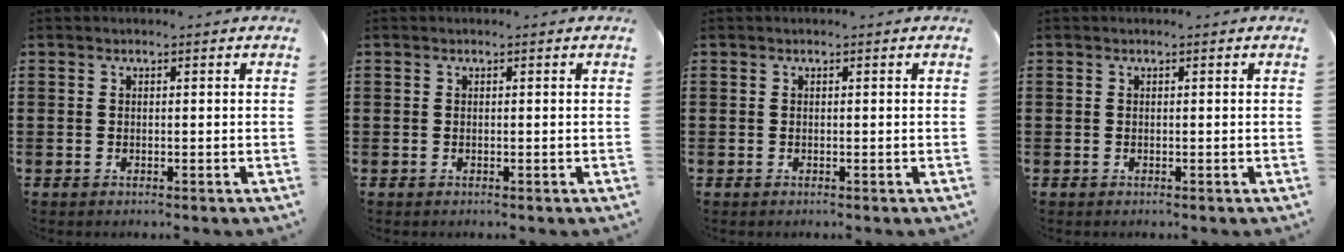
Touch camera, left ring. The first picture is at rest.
{"total": 0.0}
{"total": 0.0}
{"total": 0.0}